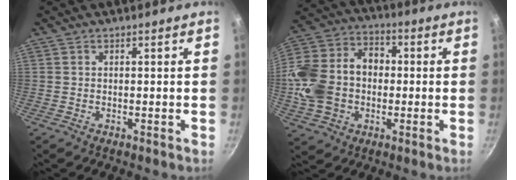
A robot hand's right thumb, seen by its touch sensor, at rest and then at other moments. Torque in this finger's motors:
{"motor_torque": [1.66, 1.86, 1.29, -0.53, 0.24]}